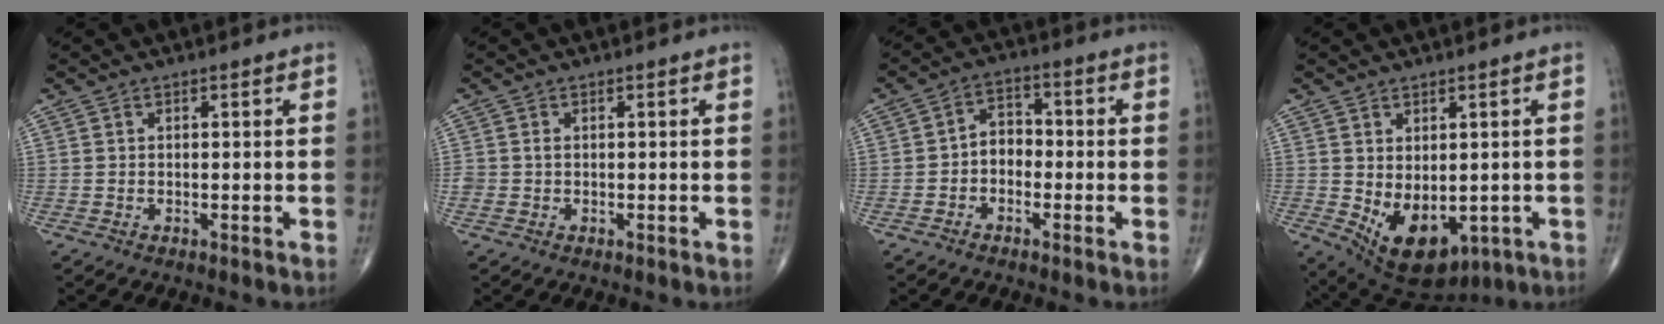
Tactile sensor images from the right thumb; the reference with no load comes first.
{"total": 1.1, "force": [-0.1, 0.9, 0.6], "torque": [-0.011, 0.001, -0.002]}
{"total": 4.7, "force": [-1.4, 3.6, 2.8], "torque": [-0.024, 0.026, -0.038]}
{"total": 11.9, "force": [-2.5, 7.3, 9.1], "torque": [-0.128, -0.007, -0.011]}